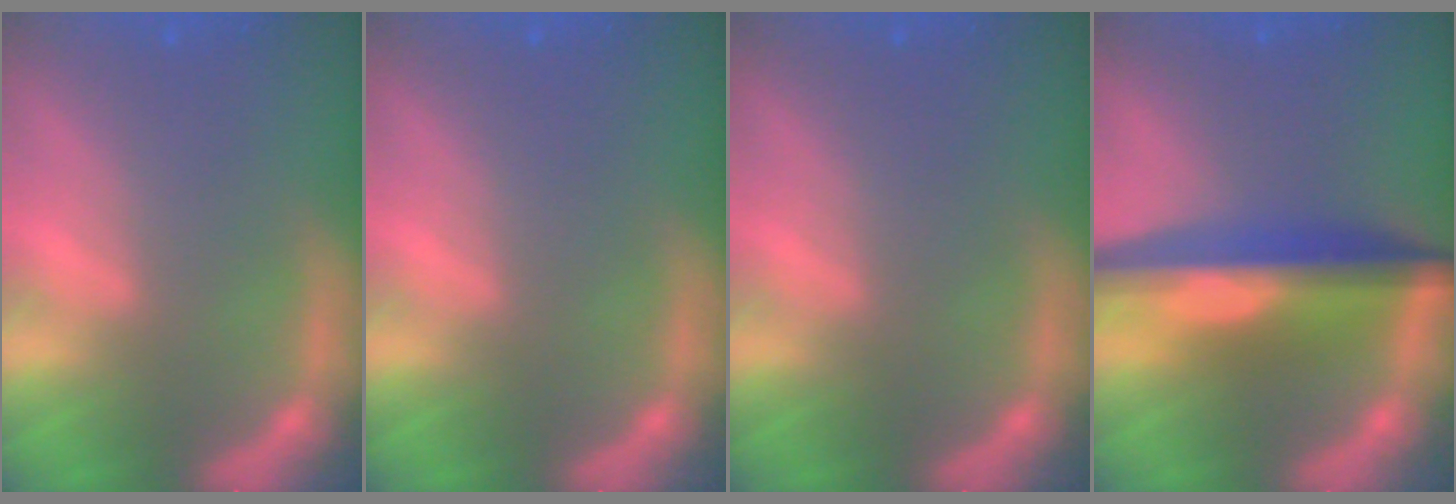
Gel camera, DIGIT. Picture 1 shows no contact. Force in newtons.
{"total": 0.0}
{"total": 0.0}
{"total": 8.6}